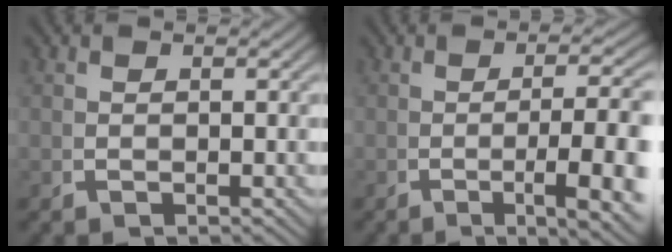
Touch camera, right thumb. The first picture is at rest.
{"total": 7.5, "force": [-2.1, 2.3, 6.8], "torque": [-0.107, -0.007, -0.024]}